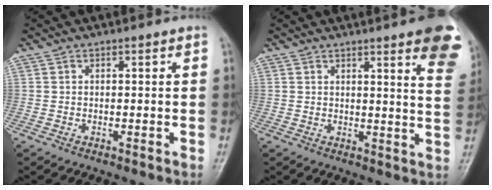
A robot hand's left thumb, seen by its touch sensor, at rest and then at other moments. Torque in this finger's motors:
{"motor_torque": [1.64, 0.95, 1.11, -1.00, 0.02]}